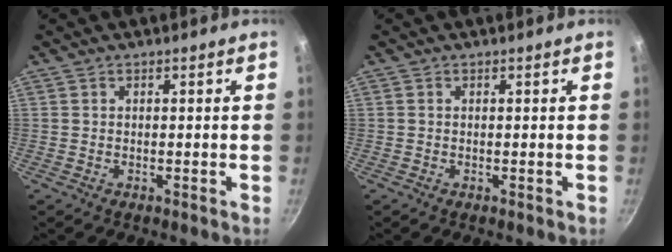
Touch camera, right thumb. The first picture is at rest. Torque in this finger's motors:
{"motor_torque": [-0.64, -0.25, 0.41, 0.22, 0.08]}